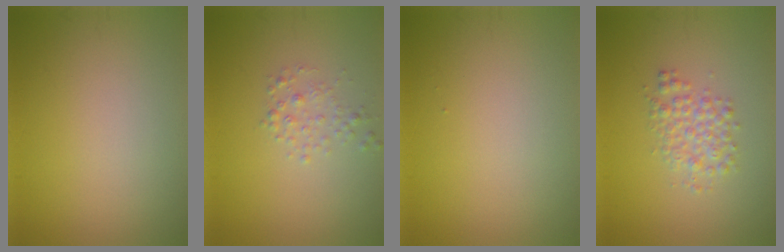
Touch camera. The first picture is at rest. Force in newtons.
{"total": 1.4, "press": 1.4, "slide": 0.0}
{"total": 0.0}
{"total": 2.6, "press": 2.6, "slide": 0.0}